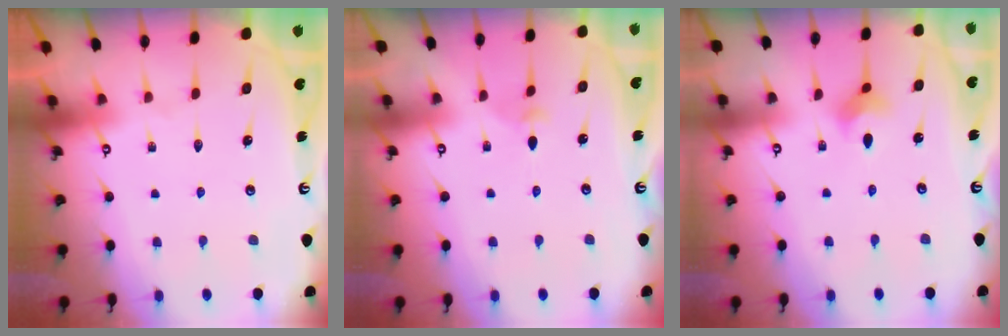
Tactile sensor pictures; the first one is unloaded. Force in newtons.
{"total": 2.9, "press": 2.8, "slide": 0.6}
{"total": 3.2, "press": 3.2, "slide": 0.6}